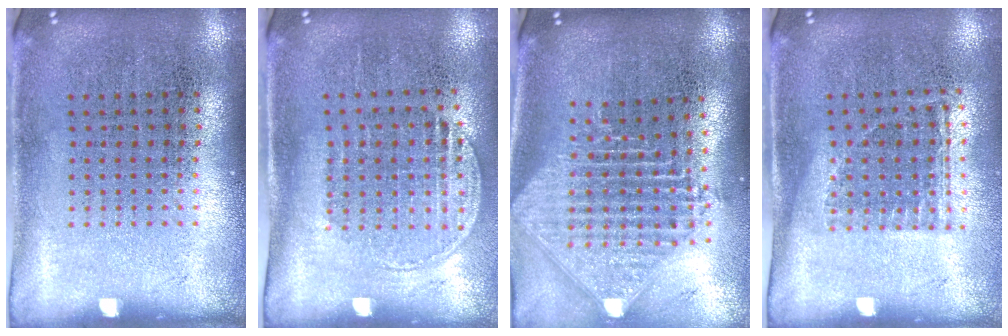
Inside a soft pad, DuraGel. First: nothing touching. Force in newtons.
{"total": 1.5, "press": 1.3, "slide": 0.8}
{"total": 2.3, "press": 1.8, "slide": 1.5}
{"total": 1.2, "press": 0.9, "slide": 0.7}